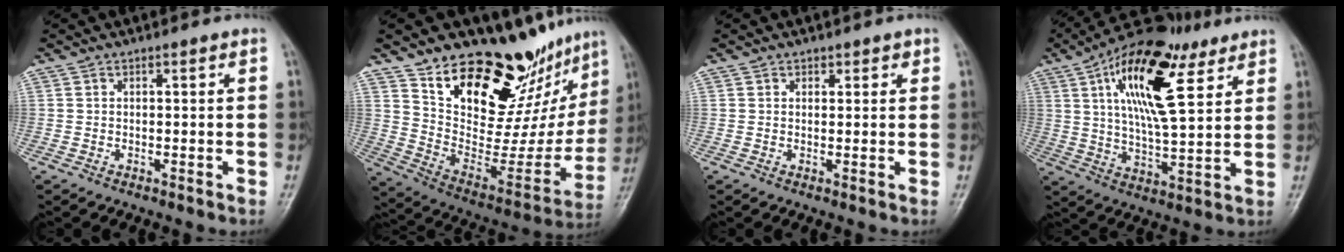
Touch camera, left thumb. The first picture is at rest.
{"total": 24.6, "force": [18.2, 11.0, 12.4], "torque": [-0.127, -0.111, 0.288]}
{"total": 1.5, "force": [0.9, 1.1, 0.3], "torque": [0.013, -0.004, 0.009]}
{"total": 20.4, "force": [8.8, 7.9, 16.6], "torque": [-0.259, -0.018, 0.144]}